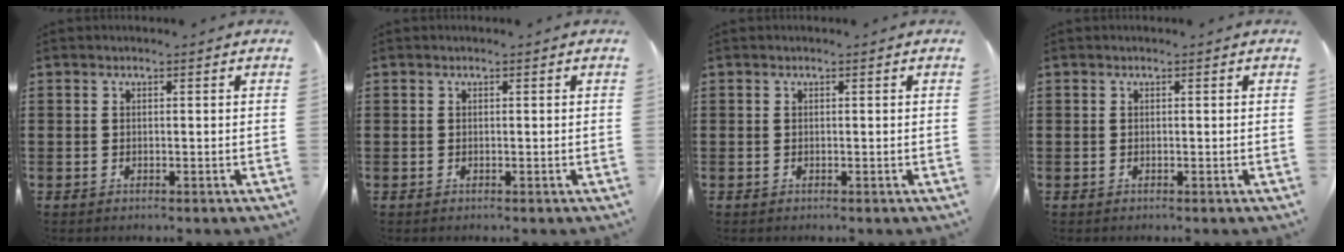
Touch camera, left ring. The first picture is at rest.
{"total": 0.0}
{"total": 0.0}
{"total": 0.0}